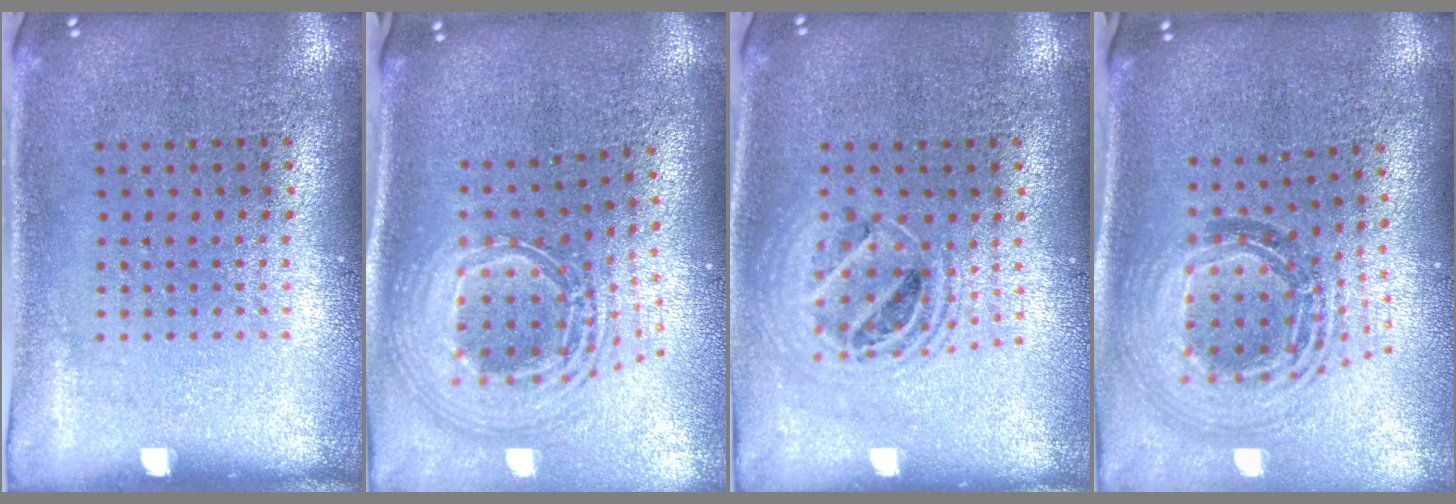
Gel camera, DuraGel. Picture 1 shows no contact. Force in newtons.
{"total": 2.8, "press": 1.9, "slide": 2.0}
{"total": 1.6, "press": 1.4, "slide": 0.7}
{"total": 1.4, "press": 1.2, "slide": 0.7}